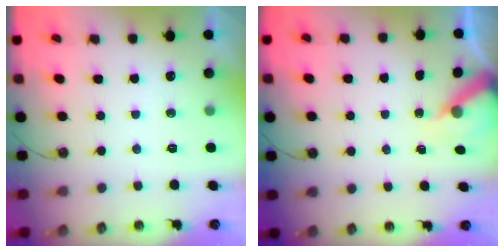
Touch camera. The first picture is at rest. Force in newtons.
{"total": 6.6, "press": 6.6, "slide": 0.1}